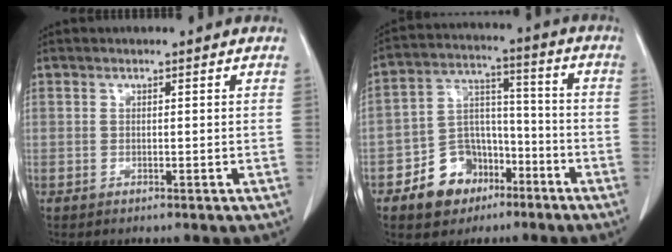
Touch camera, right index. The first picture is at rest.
{"total": 10.9, "force": [-6.0, 8.0, 4.4], "torque": [-0.082, 0.029, -0.097]}